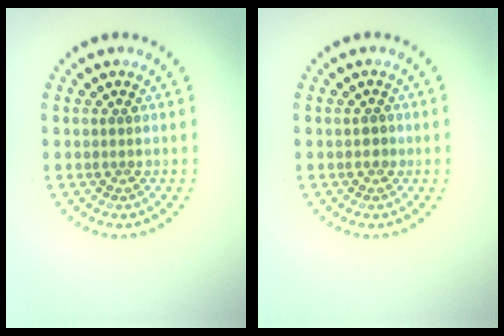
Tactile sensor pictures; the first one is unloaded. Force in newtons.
{"total": 0.8, "press": 0.7, "slide": 0.3}